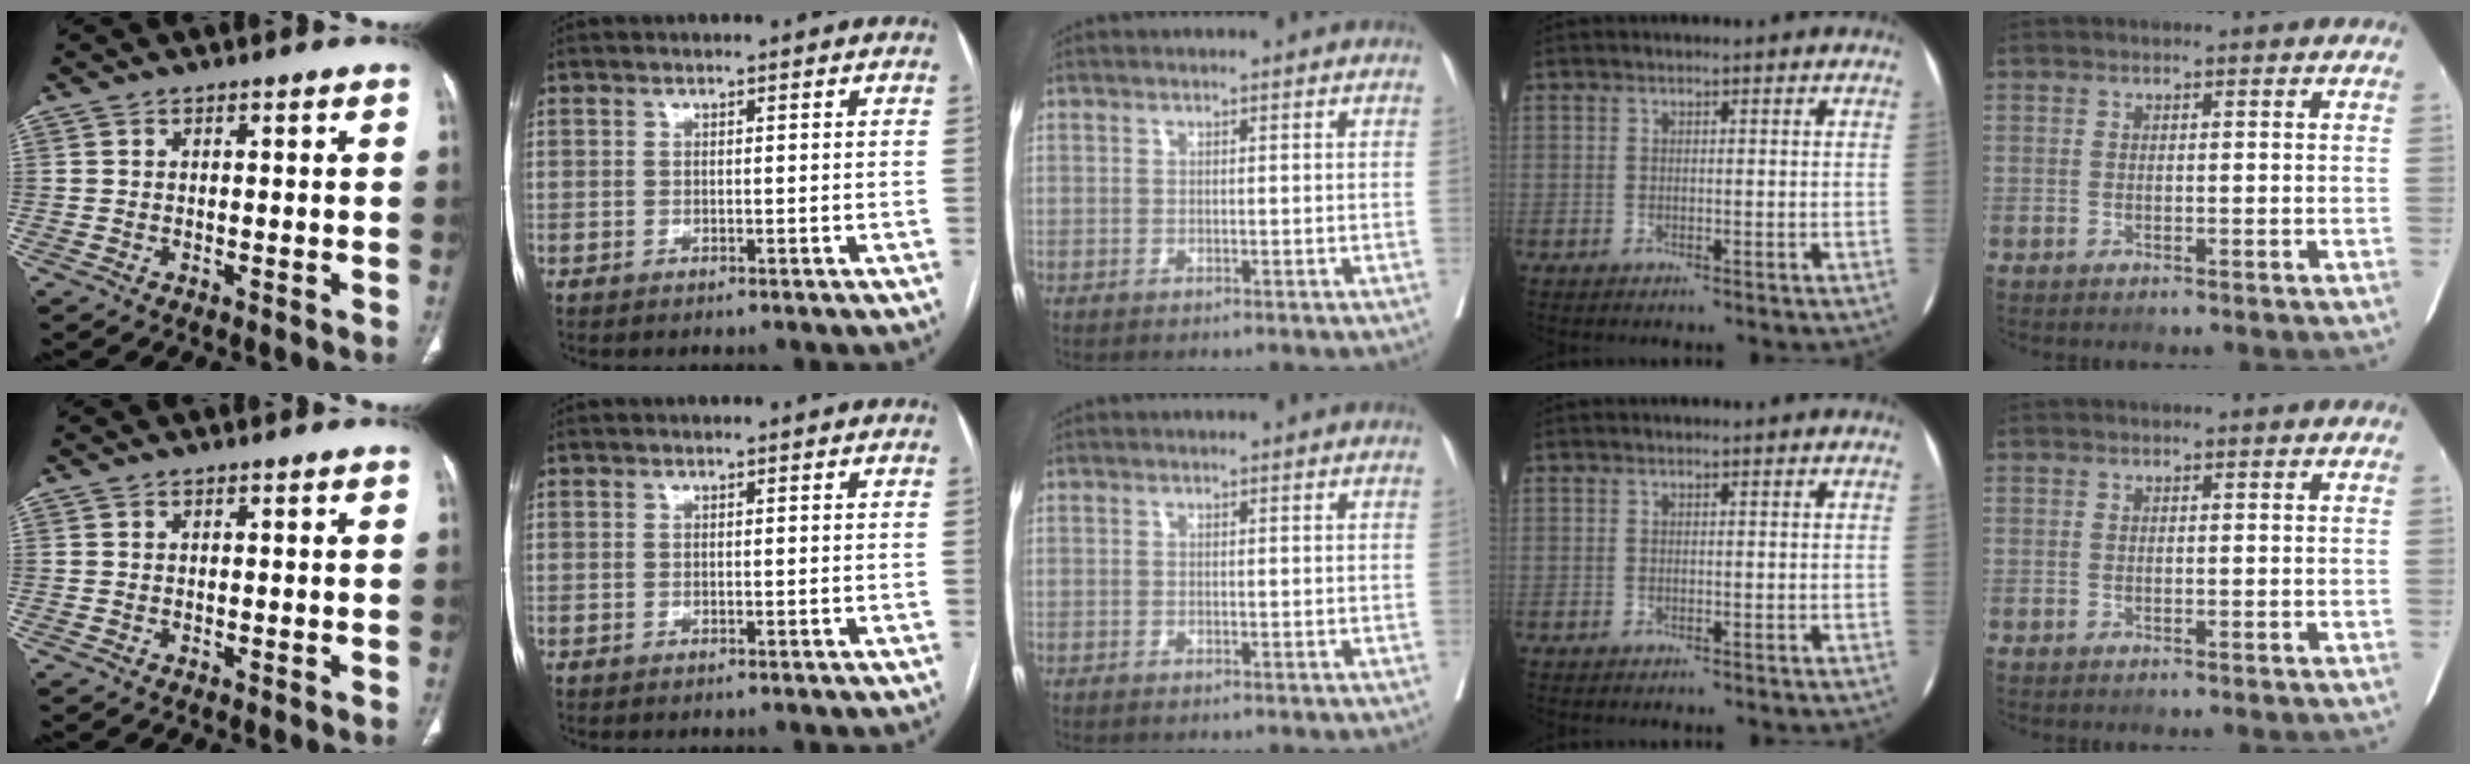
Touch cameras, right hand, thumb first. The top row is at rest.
{}